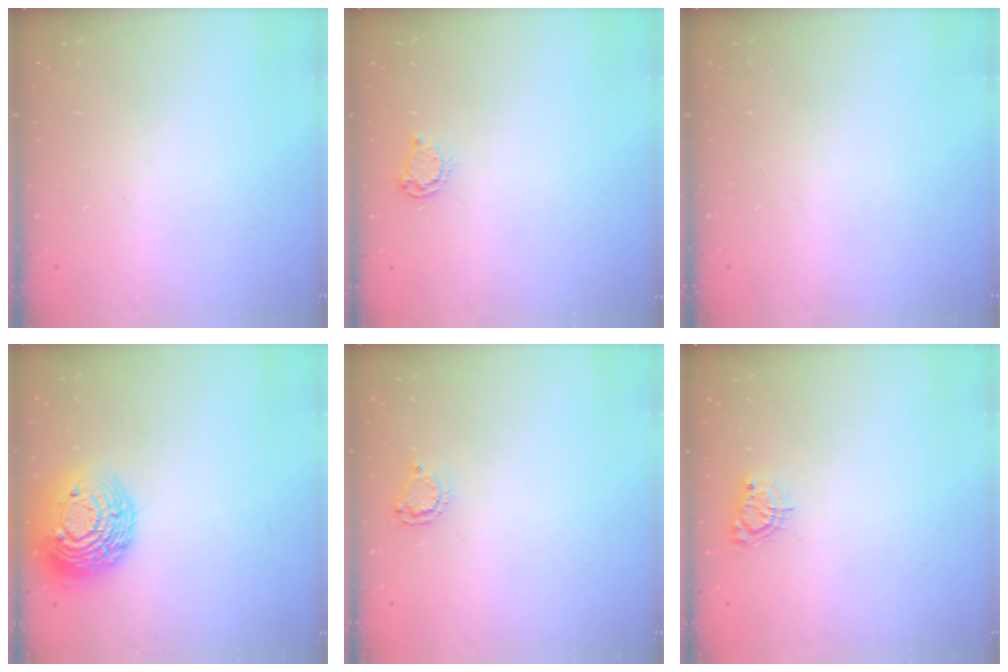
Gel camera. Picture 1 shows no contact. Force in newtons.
{"total": 4.6, "press": 4.6, "slide": 0.6}
{"total": 0.0}
{"total": 17.8, "press": 17.8, "slide": 1.2}
{"total": 4.7, "press": 4.6, "slide": 0.4}
{"total": 4.9, "press": 4.8, "slide": 0.5}